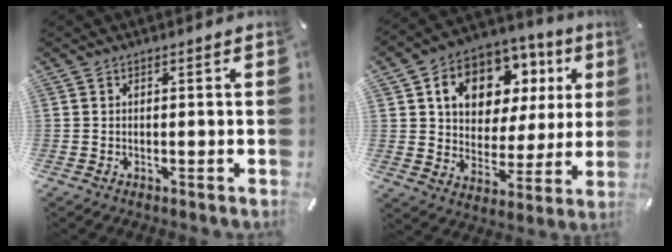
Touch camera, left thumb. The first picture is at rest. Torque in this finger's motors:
{"motor_torque": [1.78, 1.71, 1.66, -1.11, 0.28]}